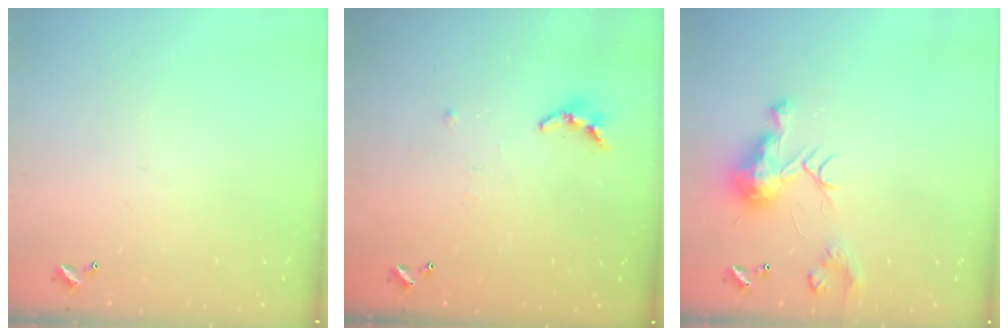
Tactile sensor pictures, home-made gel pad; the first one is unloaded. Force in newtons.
{"total": 6.4, "press": 6.4, "slide": 0.5}
{"total": 9.7, "press": 9.7, "slide": 0.8}